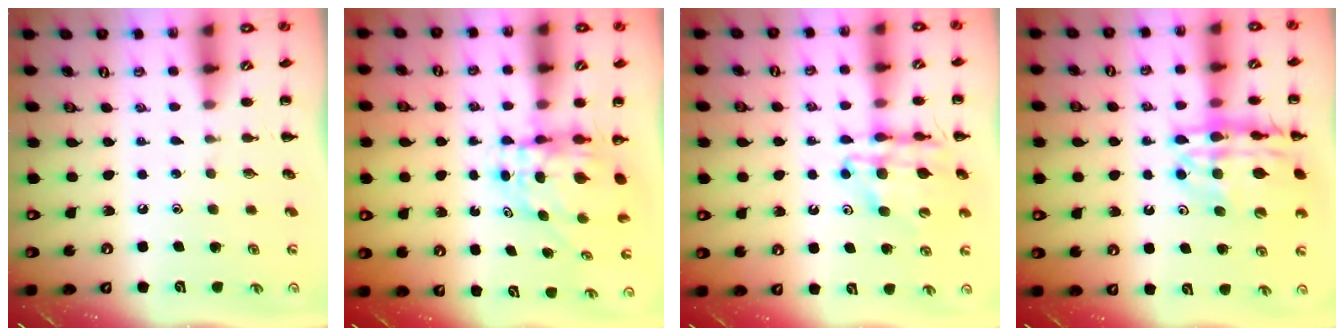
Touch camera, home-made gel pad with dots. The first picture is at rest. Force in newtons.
{"total": 6.0, "press": 5.8, "slide": 1.3}
{"total": 12.0, "press": 11.5, "slide": 3.4}
{"total": 19.7, "press": 19.5, "slide": 2.9}